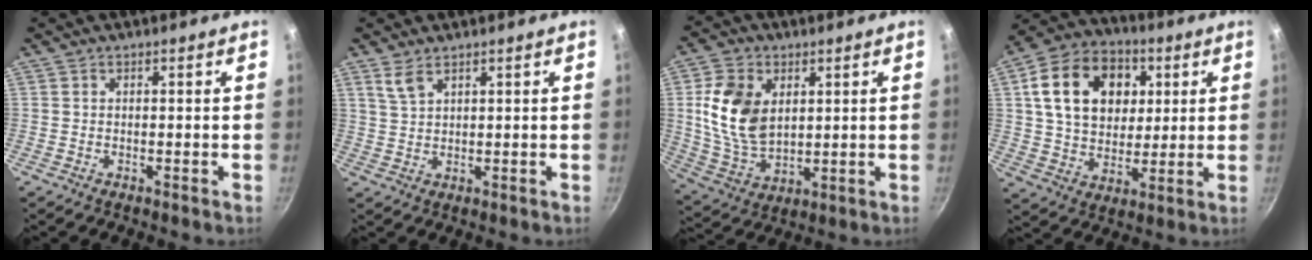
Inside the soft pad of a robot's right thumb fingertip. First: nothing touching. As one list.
[{"total": 3.2, "force": [2.2, 1.3, 1.9], "torque": [-0.039, -0.012, 0.049]}, {"total": 13.8, "force": [3.1, 9.3, 9.7], "torque": [-0.168, -0.020, 0.069]}, {"total": 19.0, "force": [5.0, 14.1, 11.7], "torque": [-0.174, 0.007, 0.079]}]